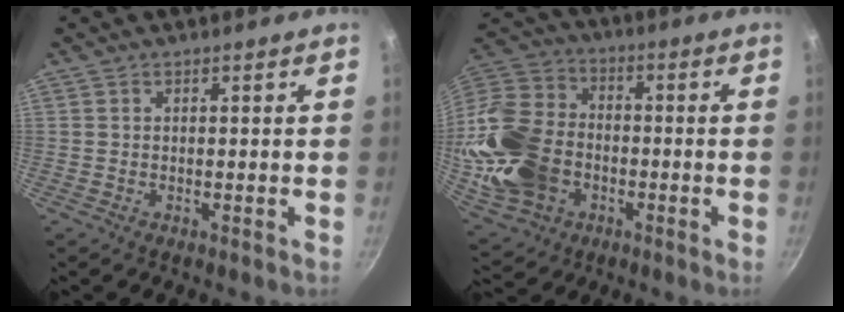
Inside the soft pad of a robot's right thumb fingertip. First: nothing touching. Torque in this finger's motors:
{"motor_torque": [1.90, 3.02, 0.61, 0.22, 0.22]}